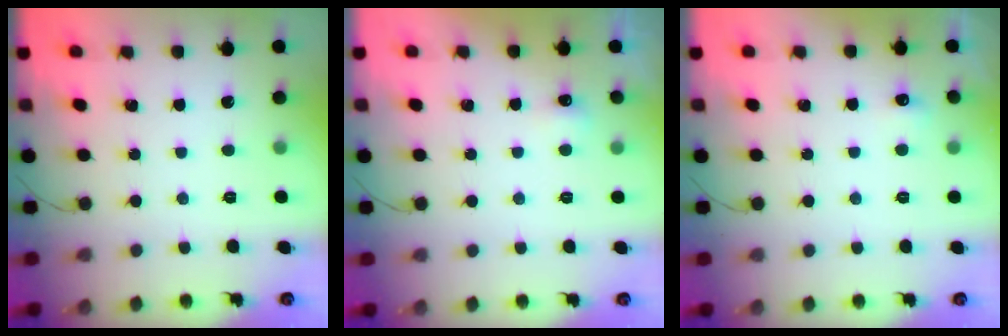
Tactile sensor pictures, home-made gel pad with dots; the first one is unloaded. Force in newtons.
{"total": 11.4, "press": 3.4, "slide": 10.9}
{"total": 4.2, "press": 4.0, "slide": 1.2}